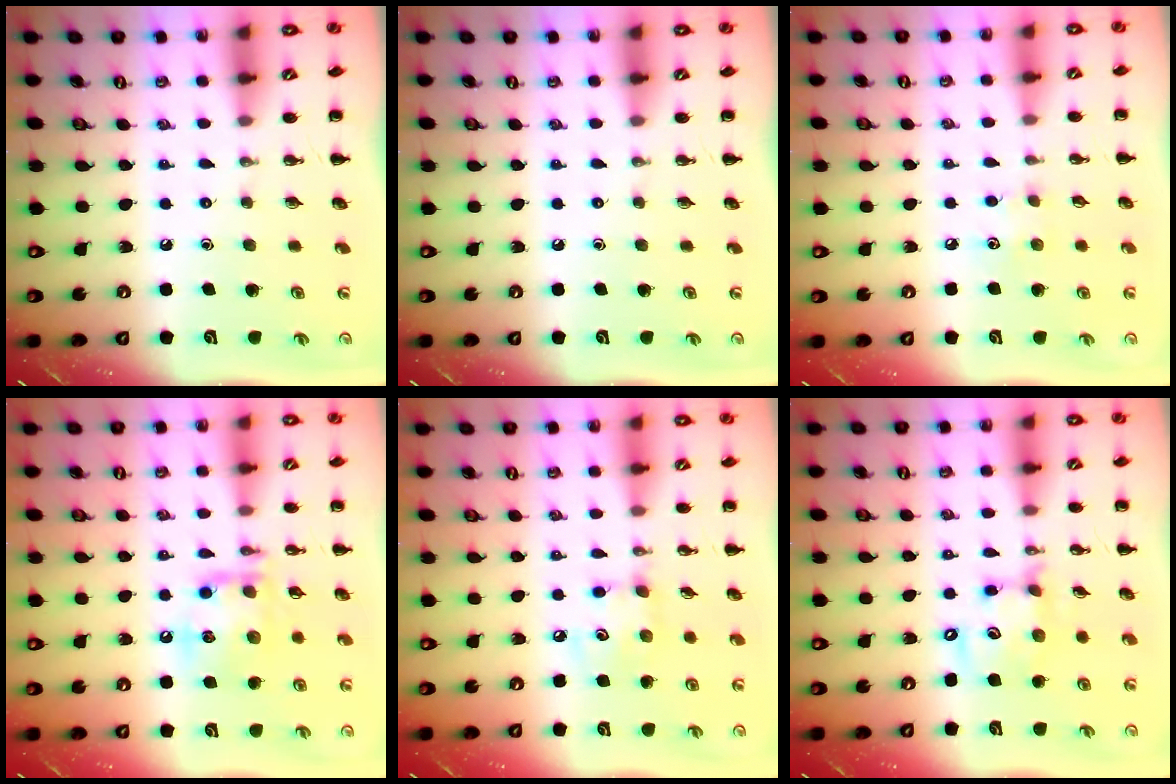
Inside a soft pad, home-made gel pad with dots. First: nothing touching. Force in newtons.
{"total": 0.0}
{"total": 4.0, "press": 3.9, "slide": 0.8}
{"total": 13.9, "press": 13.7, "slide": 1.8}
{"total": 5.4, "press": 5.4, "slide": 0.6}
{"total": 12.0, "press": 11.7, "slide": 2.8}